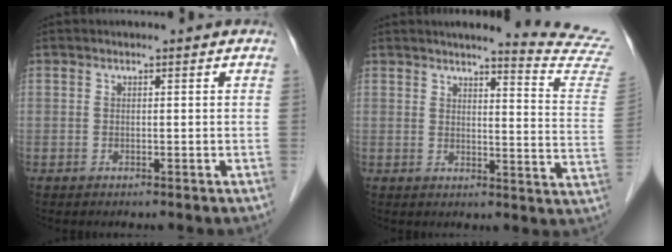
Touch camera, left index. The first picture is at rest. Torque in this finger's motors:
{"motor_torque": [0.88, -1.25, 0.11, -0.01]}